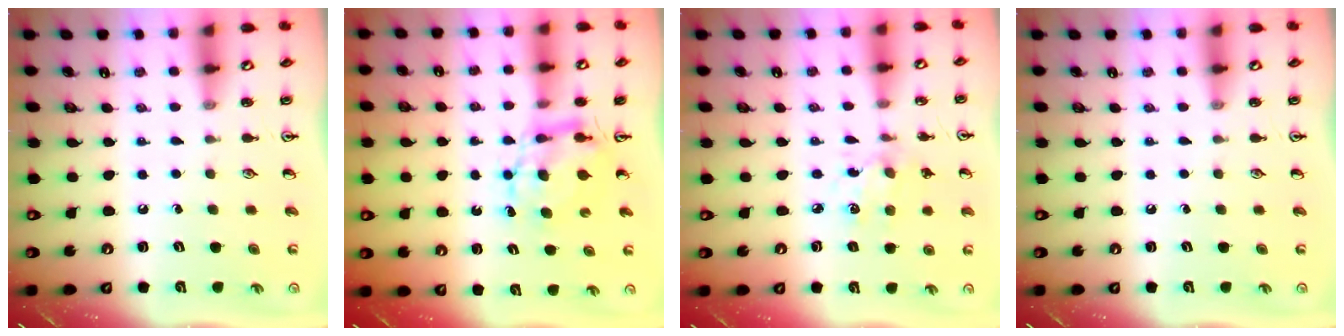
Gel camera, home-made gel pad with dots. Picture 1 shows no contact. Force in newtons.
{"total": 5.8, "press": 5.8, "slide": 0.4}
{"total": 2.6, "press": 2.4, "slide": 0.9}
{"total": 0.0}